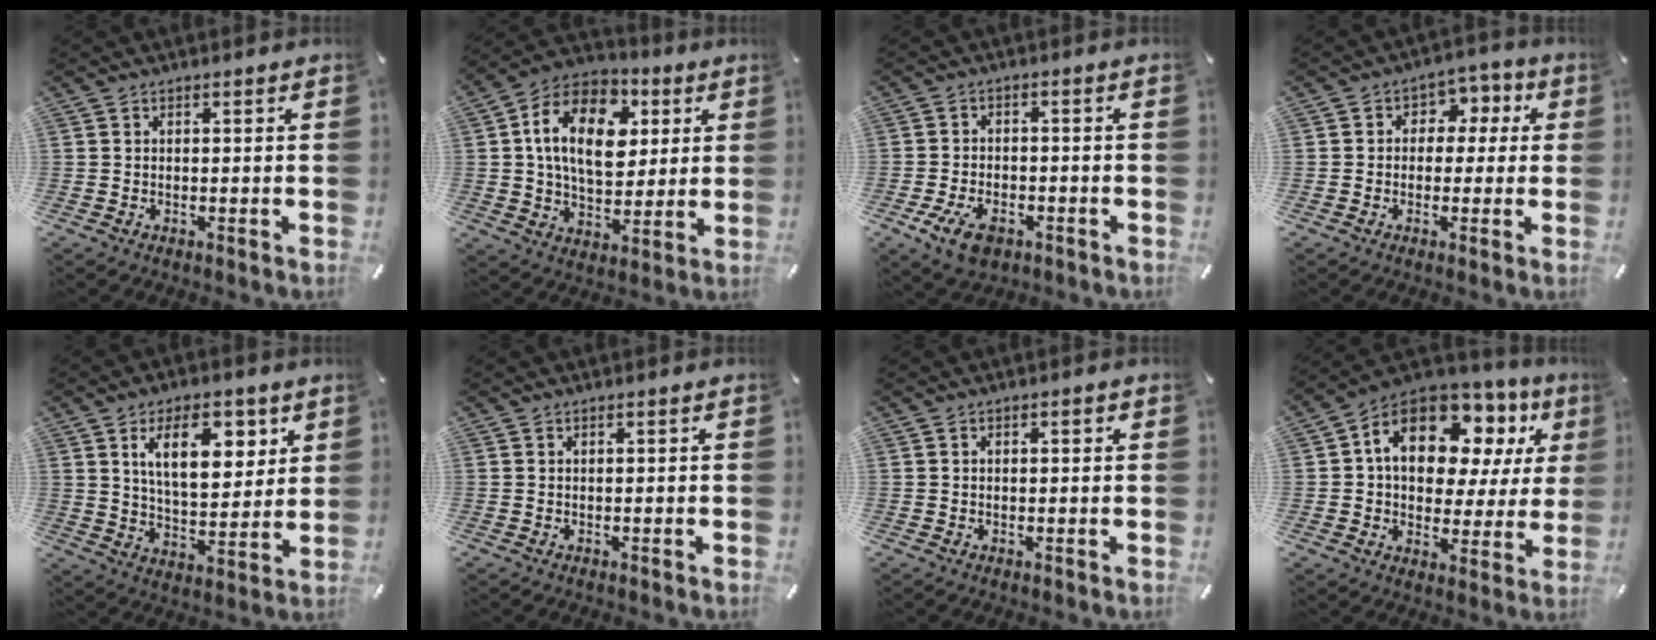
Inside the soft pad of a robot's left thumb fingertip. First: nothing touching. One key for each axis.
{"total": 18.0, "fx": 4.8, "fy": 12.4, "fz": 12.2, "tx": -0.224, "ty": -0.002, "tz": 0.083}
{"total": 7.2, "fx": -3.7, "fy": 4.4, "fz": 4.4, "tx": -0.099, "ty": 0.010, "tz": -0.068}
{"total": 6.0, "fx": -0.8, "fy": 5.3, "fz": 2.6, "tx": -0.022, "ty": 0.015, "tz": -0.023}
{"total": 14.0, "fx": 6.4, "fy": 7.4, "fz": 10.0, "tx": -0.150, "ty": -0.008, "tz": 0.108}
{"total": 0.0}
{"total": 1.0, "fx": 0.1, "fy": 0.6, "fz": 0.8, "tx": -0.016, "ty": 0.005, "tz": -0.001}
{"total": 16.8, "fx": 6.9, "fy": 11.0, "fz": 10.6, "tx": -0.177, "ty": -0.033, "tz": 0.121}